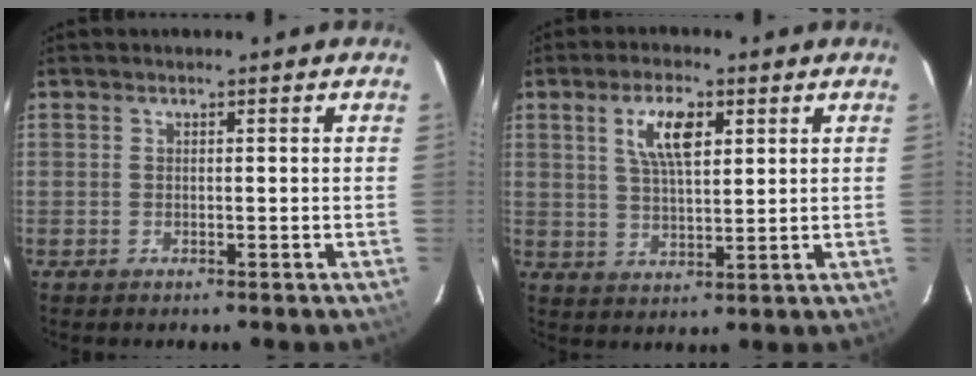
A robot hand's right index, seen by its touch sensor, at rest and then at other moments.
{"total": 7.5, "force": [3.1, 2.9, 6.2], "torque": [-0.115, 0.009, 0.059]}